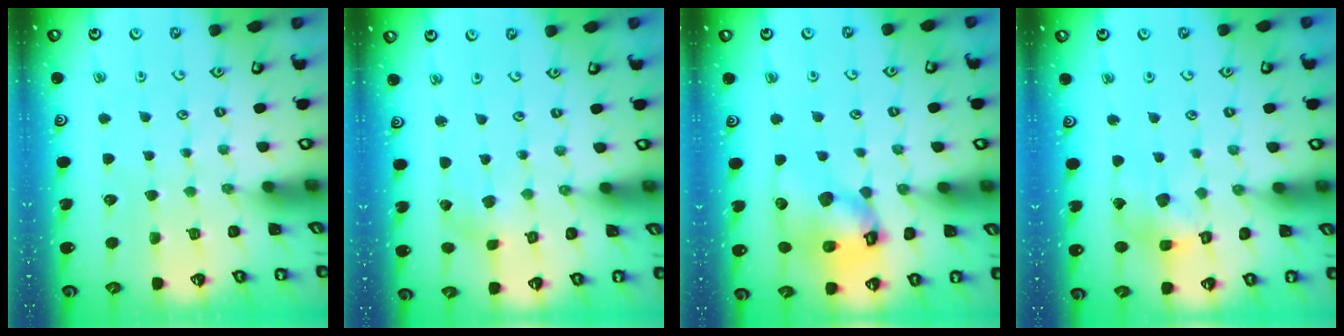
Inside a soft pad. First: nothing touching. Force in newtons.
{"total": 0.0}
{"total": 15.4, "press": 15.3, "slide": 2.0}
{"total": 11.2, "press": 11.1, "slide": 1.4}